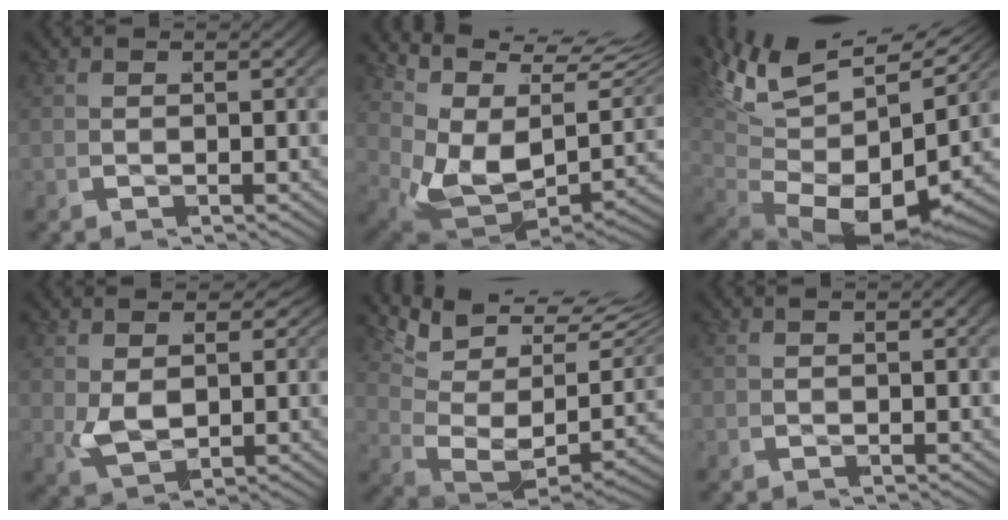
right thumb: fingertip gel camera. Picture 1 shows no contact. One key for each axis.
{"total": 12.8, "fx": 3.9, "fy": 7.9, "fz": 9.3, "tx": -0.166, "ty": -0.009, "tz": 0.056}
{"total": 13.4, "fx": -0.3, "fy": 8.9, "fz": 10.0, "tx": -0.208, "ty": -0.040, "tz": 0.013}
{"total": 4.2, "fx": 1.4, "fy": 2.9, "fz": 2.7, "tx": -0.048, "ty": -0.015, "tz": 0.028}
{"total": 11.6, "fx": 4.5, "fy": 6.7, "fz": 8.4, "tx": -0.149, "ty": 0.001, "tz": 0.062}
{"total": 1.1, "fx": 0.2, "fy": 0.5, "fz": 1.0, "tx": -0.005, "ty": 0.004, "tz": 0.003}